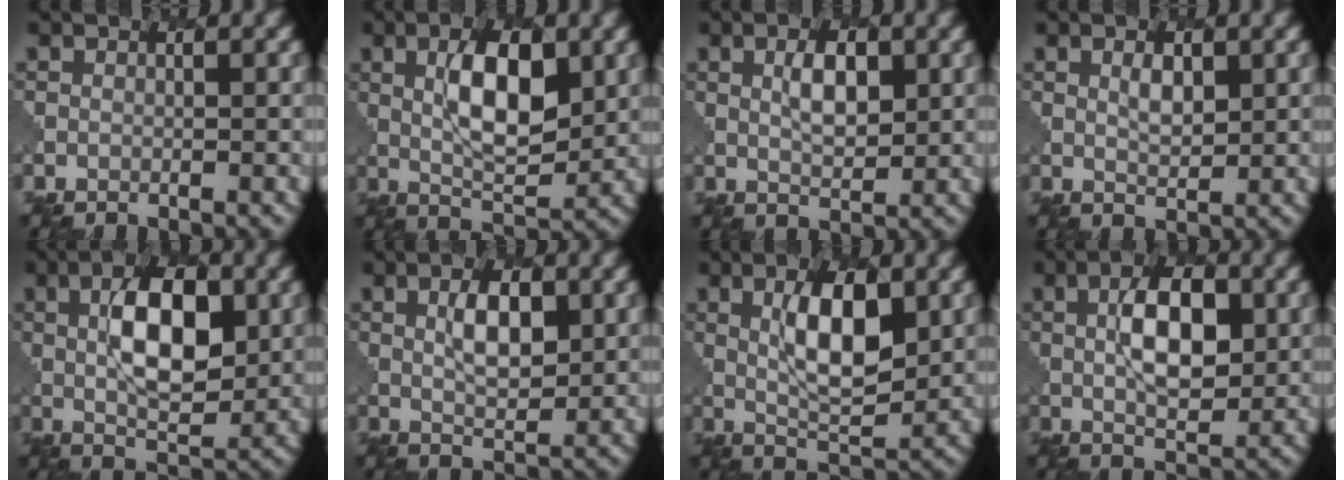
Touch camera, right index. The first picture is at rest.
{"total": 6.6, "force": [1.4, 2.7, 5.9], "torque": [-0.098, 0.002, 0.026]}
{"total": 3.2, "force": [1.0, 1.4, 2.6], "torque": [-0.049, 0.002, 0.019]}
{"total": 1.7, "force": [0.8, 0.8, 1.3], "torque": [-0.024, 0.000, 0.017]}
{"total": 7.9, "force": [1.4, 3.6, 6.9], "torque": [-0.111, 0.006, 0.023]}
{"total": 3.8, "force": [1.1, 1.7, 3.2], "torque": [-0.062, 0.002, 0.022]}
{"total": 6.4, "force": [1.4, 2.5, 5.8], "torque": [-0.097, 0.001, 0.027]}
{"total": 6.3, "force": [1.2, 2.9, 5.4], "torque": [-0.088, 0.005, 0.021]}